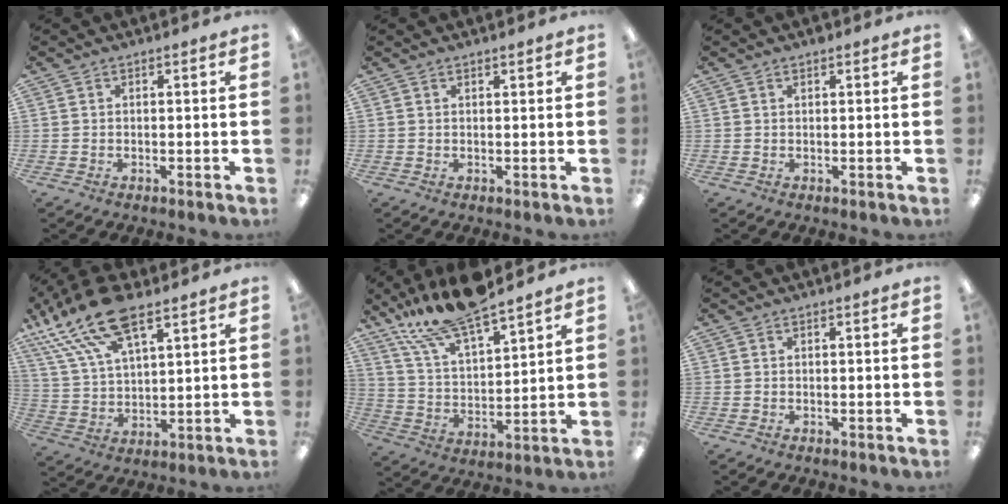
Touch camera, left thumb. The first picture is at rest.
{"total": 0.8, "force": [0.7, 0.2, 0.2], "torque": [0.003, -0.003, 0.011]}
{"total": 0.8, "force": [0.7, 0.4, 0.4], "torque": [-0.001, -0.002, 0.010]}
{"total": 18.6, "force": [12.0, 7.7, 11.9], "torque": [-0.254, -0.044, 0.214]}
{"total": 16.3, "force": [13.9, 4.1, 7.6], "torque": [-0.163, -0.077, 0.248]}
{"total": 0.0}